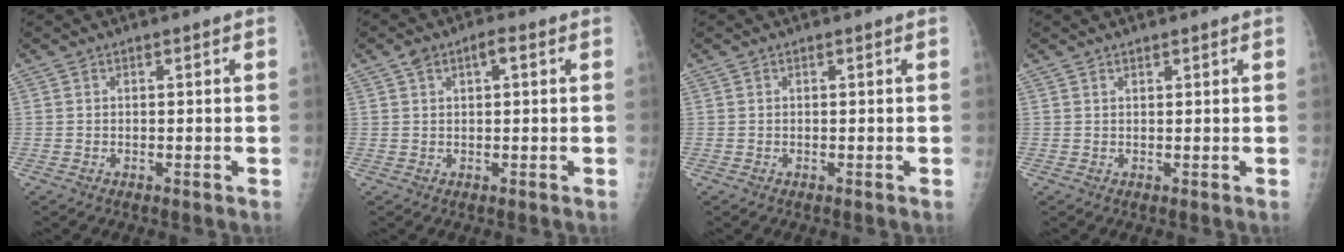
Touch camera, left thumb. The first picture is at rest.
{"total": 3.6, "force": [1.3, 1.6, 2.9], "torque": [-0.047, 0.014, 0.022]}
{"total": 0.0}
{"total": 0.9, "force": [0.7, 0.3, 0.4], "torque": [-0.005, -0.003, 0.012]}